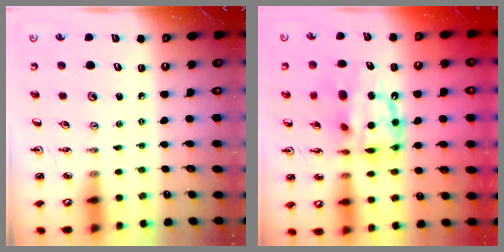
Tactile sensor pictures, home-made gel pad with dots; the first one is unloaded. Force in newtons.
{"total": 13.1, "press": 13.0, "slide": 1.1}